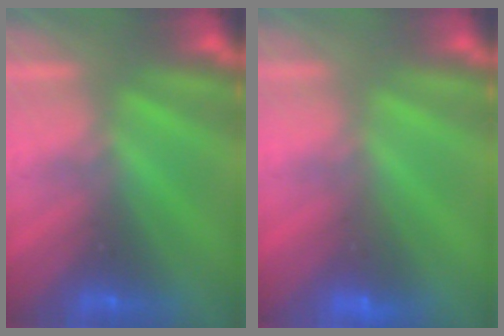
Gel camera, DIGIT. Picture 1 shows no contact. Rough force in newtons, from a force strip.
{"total": 3.0}